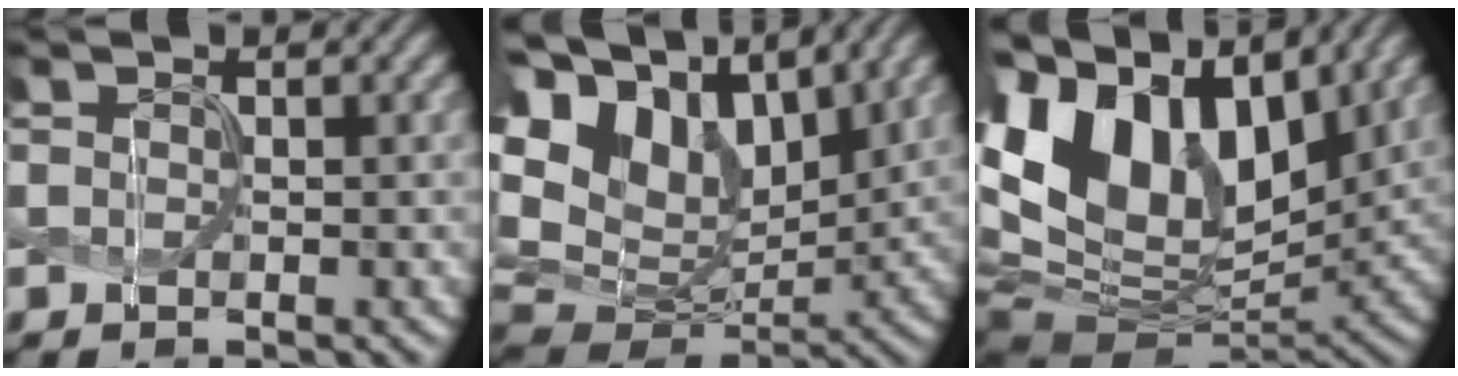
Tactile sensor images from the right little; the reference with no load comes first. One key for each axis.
{"total": 17.3, "fx": 7.6, "fy": 10.7, "fz": 11.3, "tx": -0.238, "ty": 0.042, "tz": 0.145}
{"total": 15.6, "fx": 5.2, "fy": 10.4, "fz": 10.5, "tx": -0.213, "ty": 0.024, "tz": 0.095}